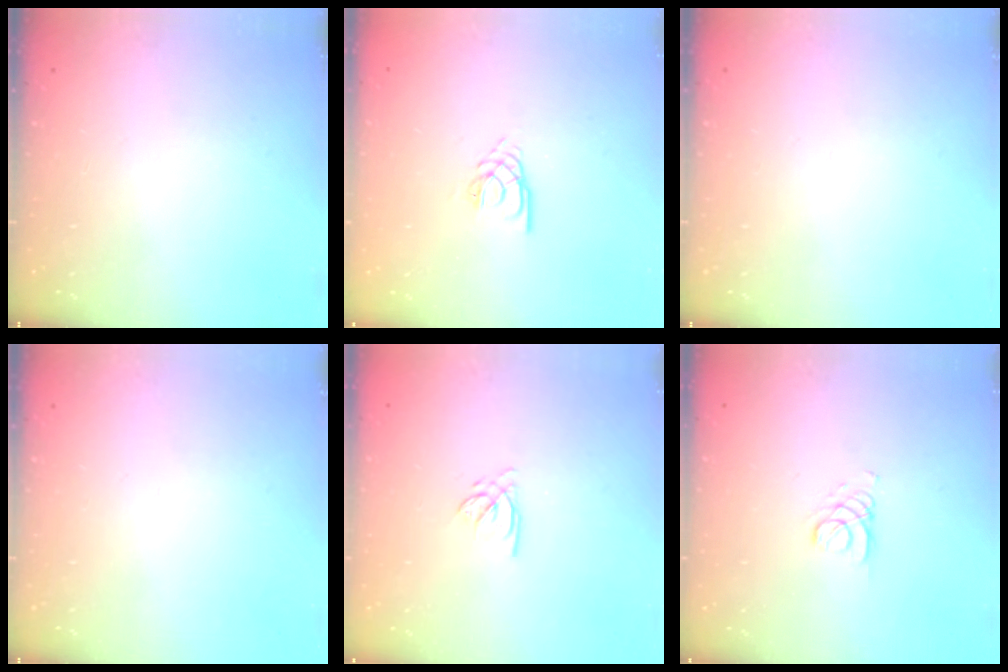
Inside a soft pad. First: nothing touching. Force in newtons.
{"total": 2.6, "press": 2.6, "slide": 0.3}
{"total": 0.0}
{"total": 0.0}
{"total": 2.2, "press": 2.2, "slide": 0.3}
{"total": 2.7, "press": 2.7, "slide": 0.3}